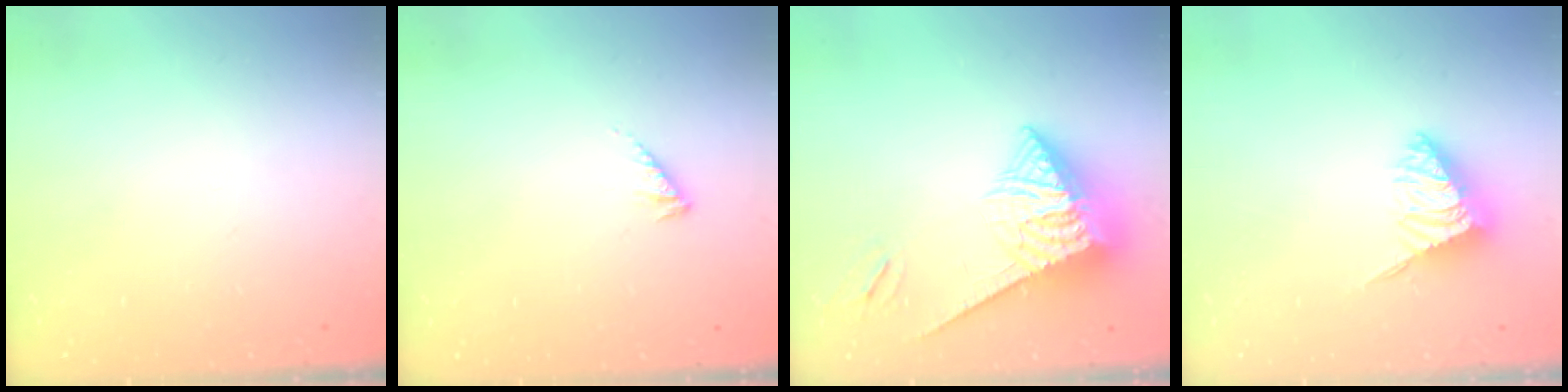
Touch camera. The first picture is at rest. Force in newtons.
{"total": 2.3, "press": 2.3, "slide": 0.5}
{"total": 8.6, "press": 8.5, "slide": 1.1}
{"total": 2.9, "press": 2.9, "slide": 0.5}